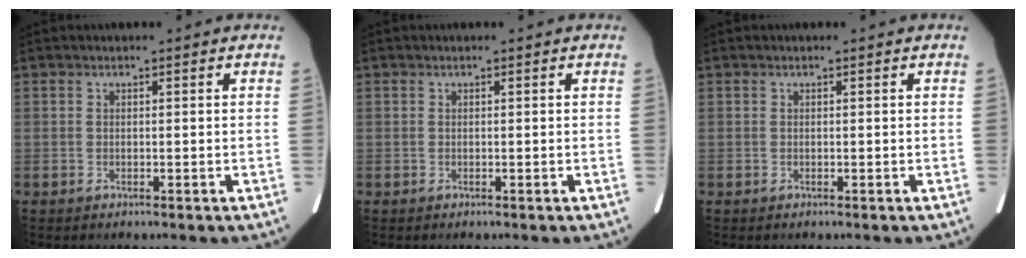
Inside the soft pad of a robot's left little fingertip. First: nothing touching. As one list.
[{"total": 0.0}, {"total": 0.0}]